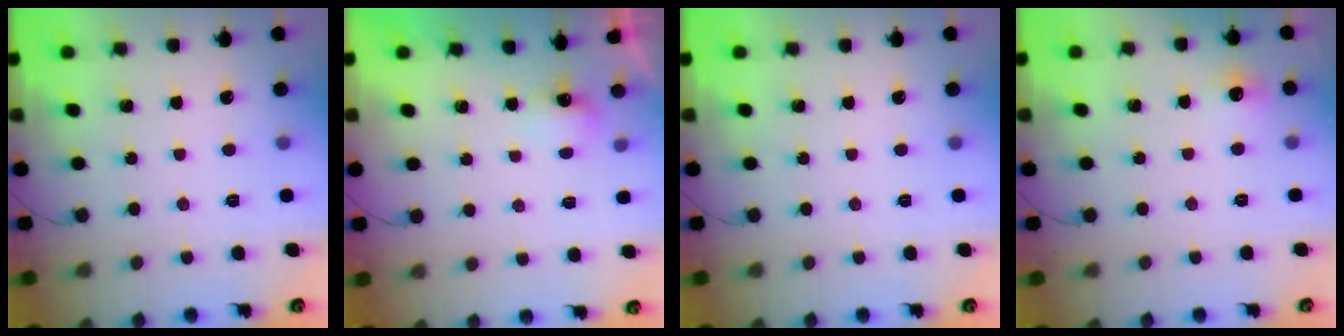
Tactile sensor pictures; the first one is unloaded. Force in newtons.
{"total": 2.5, "press": 2.5, "slide": 0.6}
{"total": 0.0}
{"total": 4.8, "press": 4.7, "slide": 1.2}